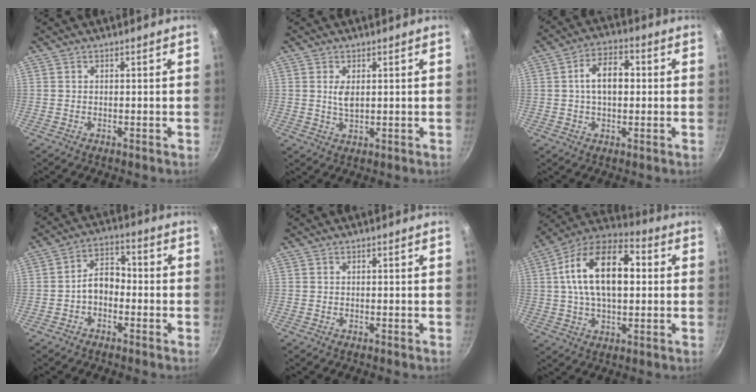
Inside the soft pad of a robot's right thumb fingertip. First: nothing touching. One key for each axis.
{"total": 3.1, "fx": 0.7, "fy": 1.5, "fz": 2.6, "tx": -0.050, "ty": -0.007, "tz": 0.017}
{"total": 8.4, "fx": 0.8, "fy": 5.0, "fz": 6.8, "tx": -0.108, "ty": 0.020, "tz": 0.007}
{"total": 6.6, "fx": -1.5, "fy": 4.5, "fz": 4.5, "tx": -0.058, "ty": 0.031, "tz": -0.040}
{"total": 0.0}
{"total": 19.3, "fx": 2.8, "fy": 10.6, "fz": 15.9, "tx": -0.269, "ty": 0.025, "tz": 0.039}